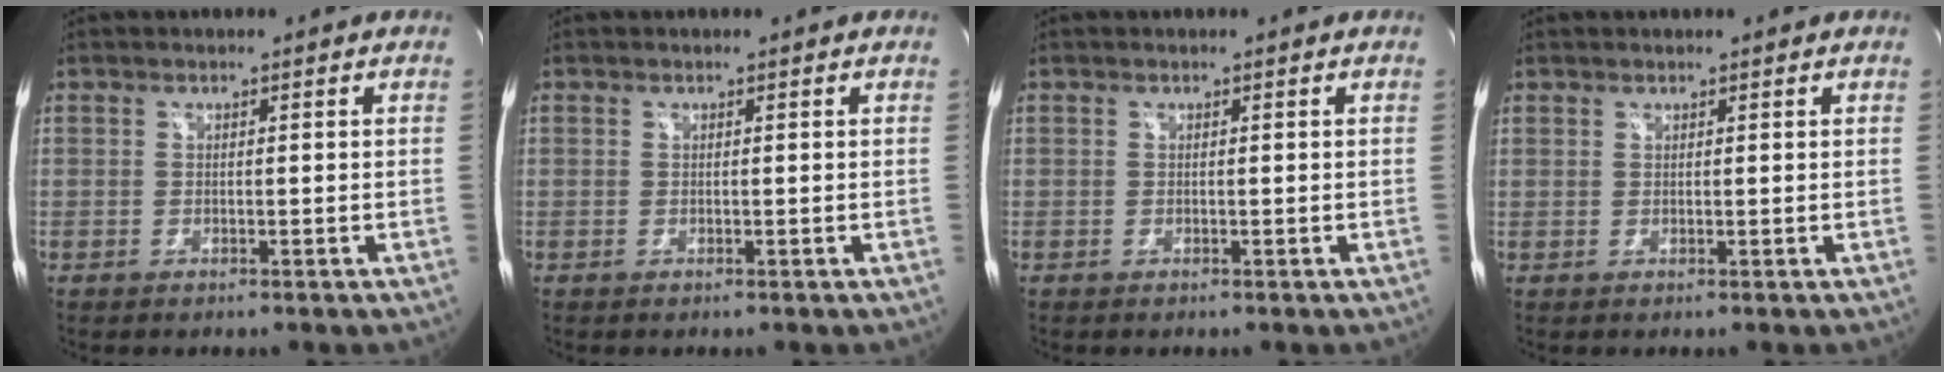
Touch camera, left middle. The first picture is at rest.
{"total": 0.0}
{"total": 0.0}
{"total": 0.7, "force": [0.6, 0.5, 0.0], "torque": [0.002, 0.002, 0.008]}